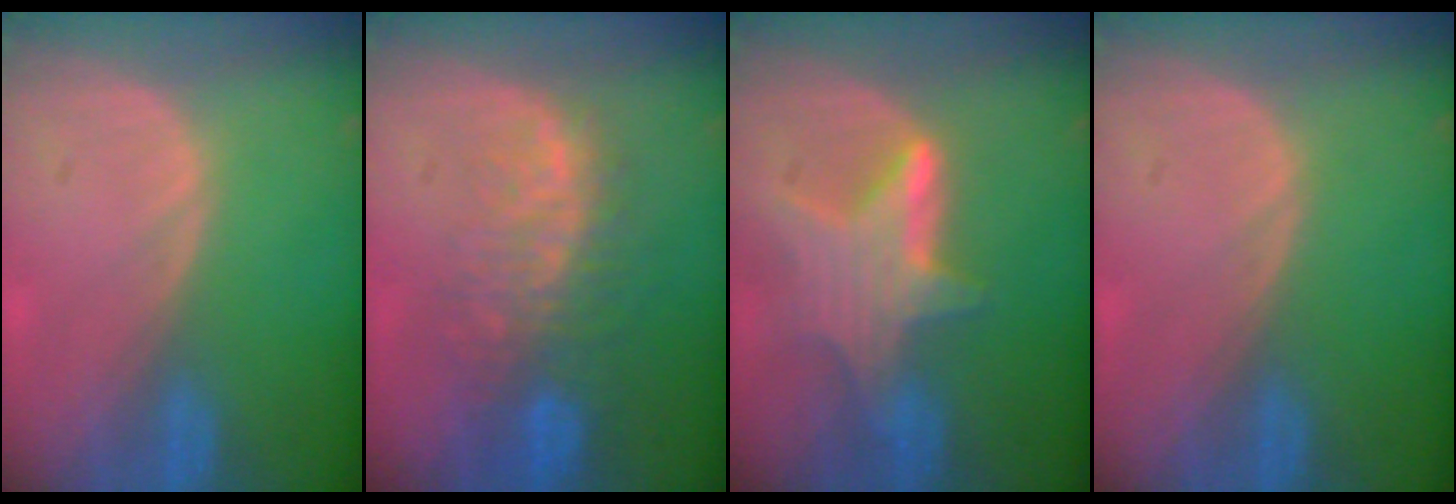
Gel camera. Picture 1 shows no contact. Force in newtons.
{"total": 10.1, "press": 8.6, "slide": 5.3}
{"total": 6.8, "press": 6.6, "slide": 1.5}
{"total": 0.0}